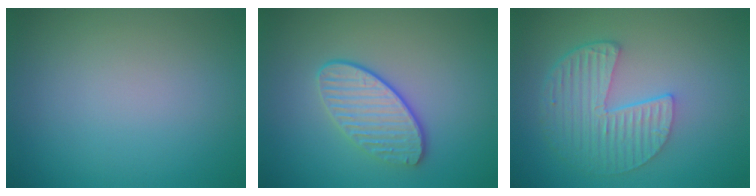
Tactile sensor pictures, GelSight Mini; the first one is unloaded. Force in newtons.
{"total": 3.5, "press": 3.2, "slide": 1.4}
{"total": 5.4, "press": 4.0, "slide": 3.6}